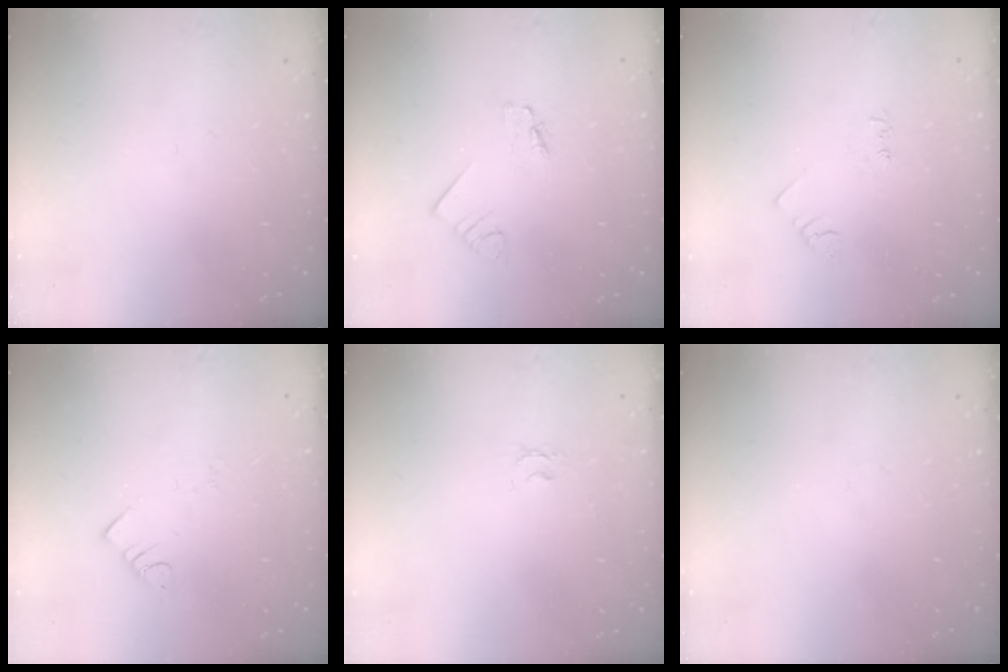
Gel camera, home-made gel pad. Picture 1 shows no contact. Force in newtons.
{"total": 2.4, "press": 2.4, "slide": 0.1}
{"total": 4.7, "press": 4.7, "slide": 0.7}
{"total": 3.3, "press": 3.2, "slide": 0.6}
{"total": 1.9, "press": 1.9, "slide": 0.2}
{"total": 0.0}